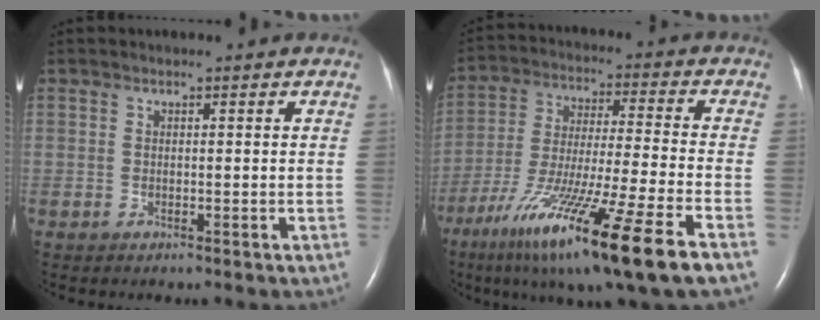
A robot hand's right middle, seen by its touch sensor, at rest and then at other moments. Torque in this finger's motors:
{"motor_torque": [1.58, -0.56, 0.45, 0.21]}